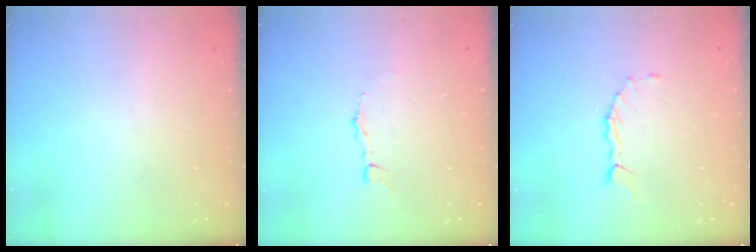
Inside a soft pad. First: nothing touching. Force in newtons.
{"total": 2.6, "press": 2.6, "slide": 0.2}
{"total": 2.1, "press": 2.0, "slide": 0.3}